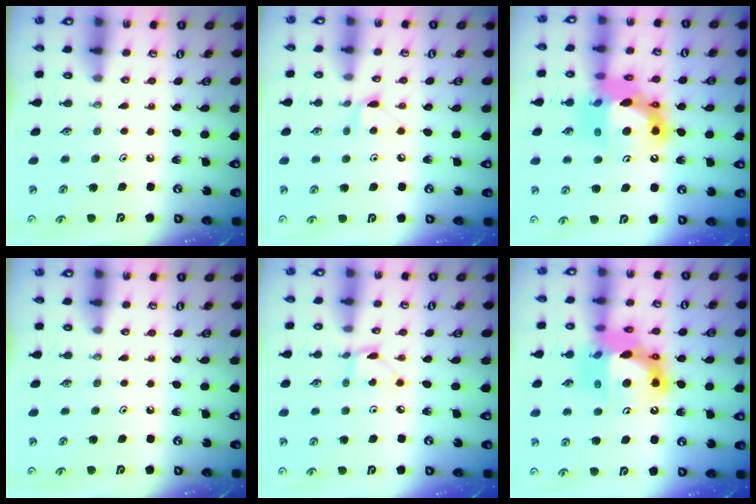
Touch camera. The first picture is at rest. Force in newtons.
{"total": 6.4, "press": 6.4, "slide": 0.7}
{"total": 18.0, "press": 17.9, "slide": 1.5}
{"total": 0.0}
{"total": 2.4, "press": 2.4, "slide": 0.3}
{"total": 18.0, "press": 17.9, "slide": 1.5}